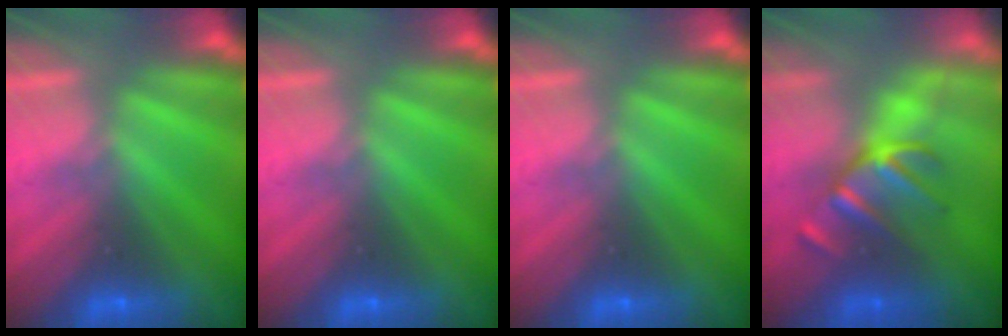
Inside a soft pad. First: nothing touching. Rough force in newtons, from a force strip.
{"total": 0.0}
{"total": 0.0}
{"total": 2.9}